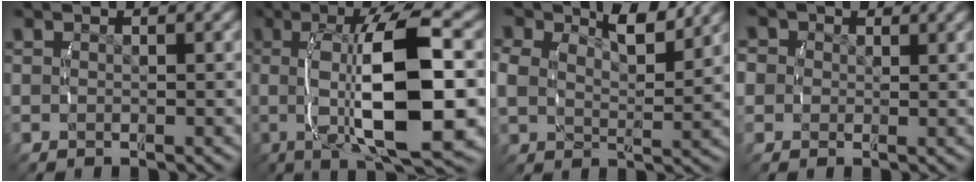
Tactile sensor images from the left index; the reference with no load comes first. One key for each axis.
{"total": 12.7, "fx": -0.8, "fy": 5.1, "fz": 11.6, "tx": -0.199, "ty": -0.006, "tz": -0.001}
{"total": 4.4, "fx": 2.8, "fy": 1.9, "fz": 2.7, "tx": -0.061, "ty": -0.007, "tz": 0.052}
{"total": 4.7, "fx": 1.1, "fy": 4.2, "fz": 1.7, "tx": -0.048, "ty": -0.003, "tz": 0.014}